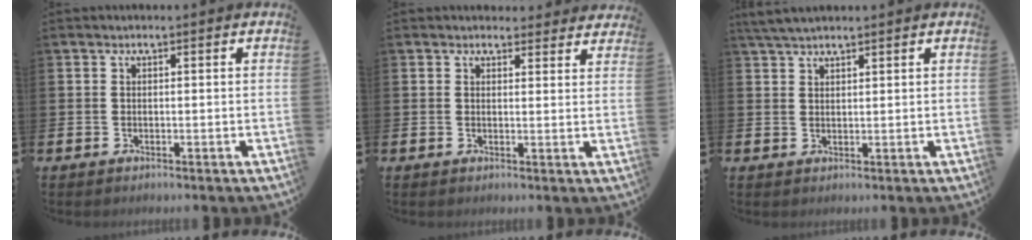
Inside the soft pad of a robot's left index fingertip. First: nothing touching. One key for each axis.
{"total": 2.4, "fx": 2.3, "fy": 0.6, "fz": -0.2, "tx": 0.013, "ty": -0.016, "tz": 0.040}
{"total": 3.1, "fx": 2.7, "fy": 0.7, "fz": 1.2, "tx": -0.028, "ty": -0.002, "tz": 0.051}